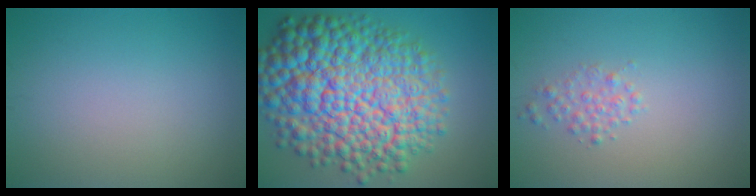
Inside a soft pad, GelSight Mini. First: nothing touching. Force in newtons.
{"total": 15.8, "press": 15.8, "slide": 0.3}
{"total": 1.5, "press": 1.5, "slide": 0.1}